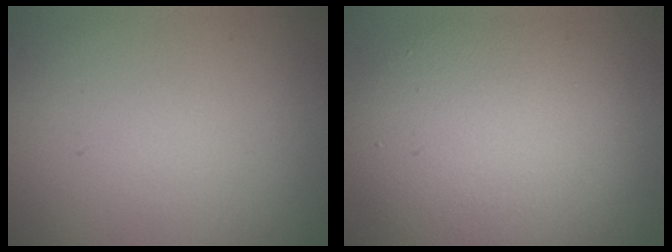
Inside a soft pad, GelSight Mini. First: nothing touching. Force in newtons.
{"total": 8.2, "press": 8.2, "slide": 0.5}